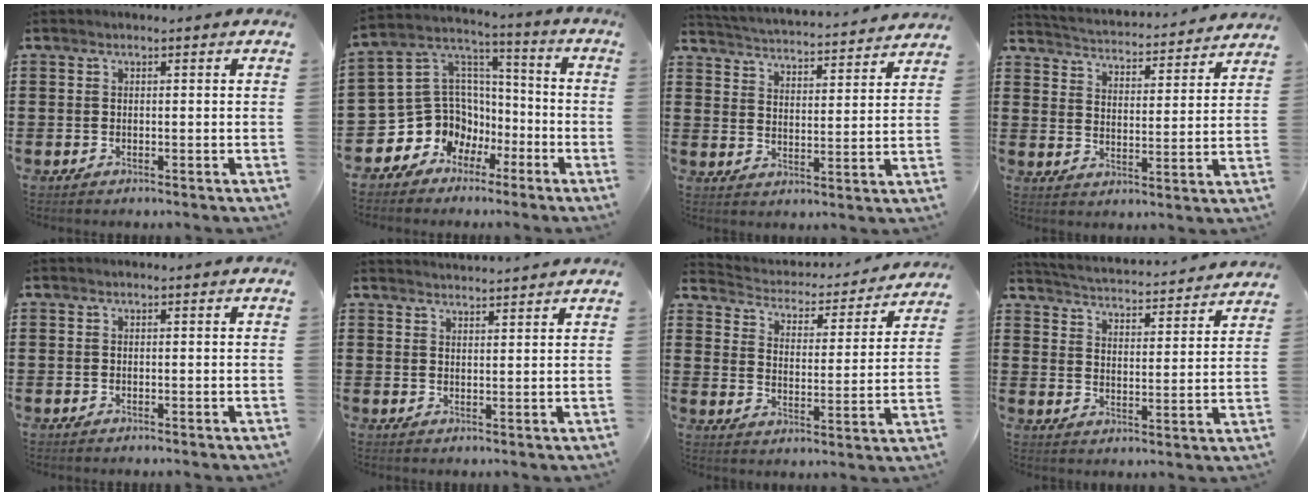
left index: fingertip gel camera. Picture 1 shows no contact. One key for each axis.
{"total": 9.2, "fx": -3.4, "fy": 8.4, "fz": 1.0, "tx": -0.067, "ty": -0.012, "tz": -0.058}
{"total": 3.3, "fx": 3.3, "fy": -0.5, "fz": 0.0, "tx": -0.022, "ty": -0.037, "tz": 0.048}
{"total": 3.2, "fx": 3.2, "fy": -0.3, "fz": -0.2, "tx": -0.019, "ty": -0.034, "tz": 0.046}
{"total": 0.0}
{"total": 2.5, "fx": 2.5, "fy": -0.4, "fz": -0.1, "tx": -0.005, "ty": -0.009, "tz": 0.048}
{"total": 2.8, "fx": 2.7, "fy": 0.7, "fz": 0.2, "tx": -0.026, "ty": -0.025, "tz": 0.037}
{"total": 3.2, "fx": 3.2, "fy": -0.5, "fz": 0.0, "tx": -0.024, "ty": -0.035, "tz": 0.046}